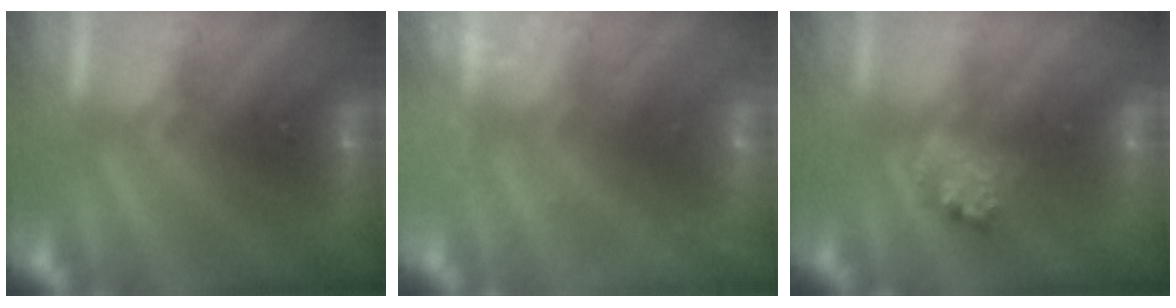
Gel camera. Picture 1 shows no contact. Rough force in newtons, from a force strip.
{"total": 2.6}
{"total": 2.4}